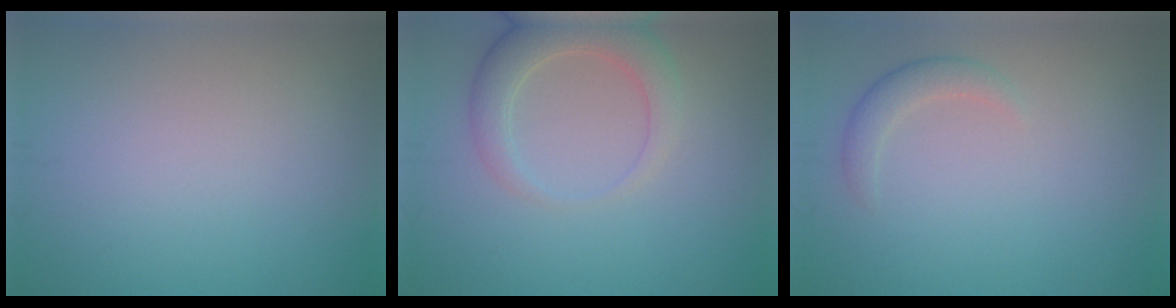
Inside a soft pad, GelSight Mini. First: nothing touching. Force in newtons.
{"total": 4.1, "press": 4.0, "slide": 0.5}
{"total": 1.8, "press": 1.8, "slide": 0.3}